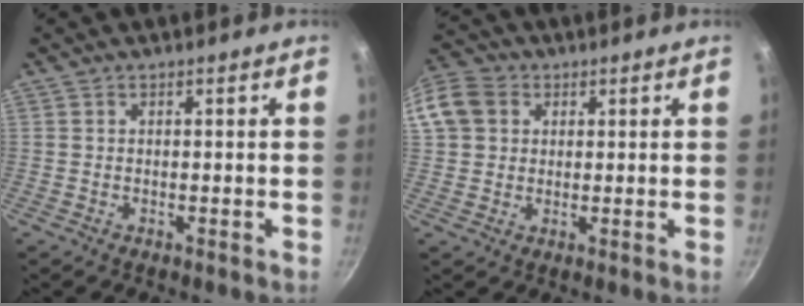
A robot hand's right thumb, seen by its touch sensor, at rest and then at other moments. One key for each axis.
{"total": 12.6, "fx": 3.2, "fy": 10.6, "fz": 5.9, "tx": -0.125, "ty": 0.028, "tz": 0.048}